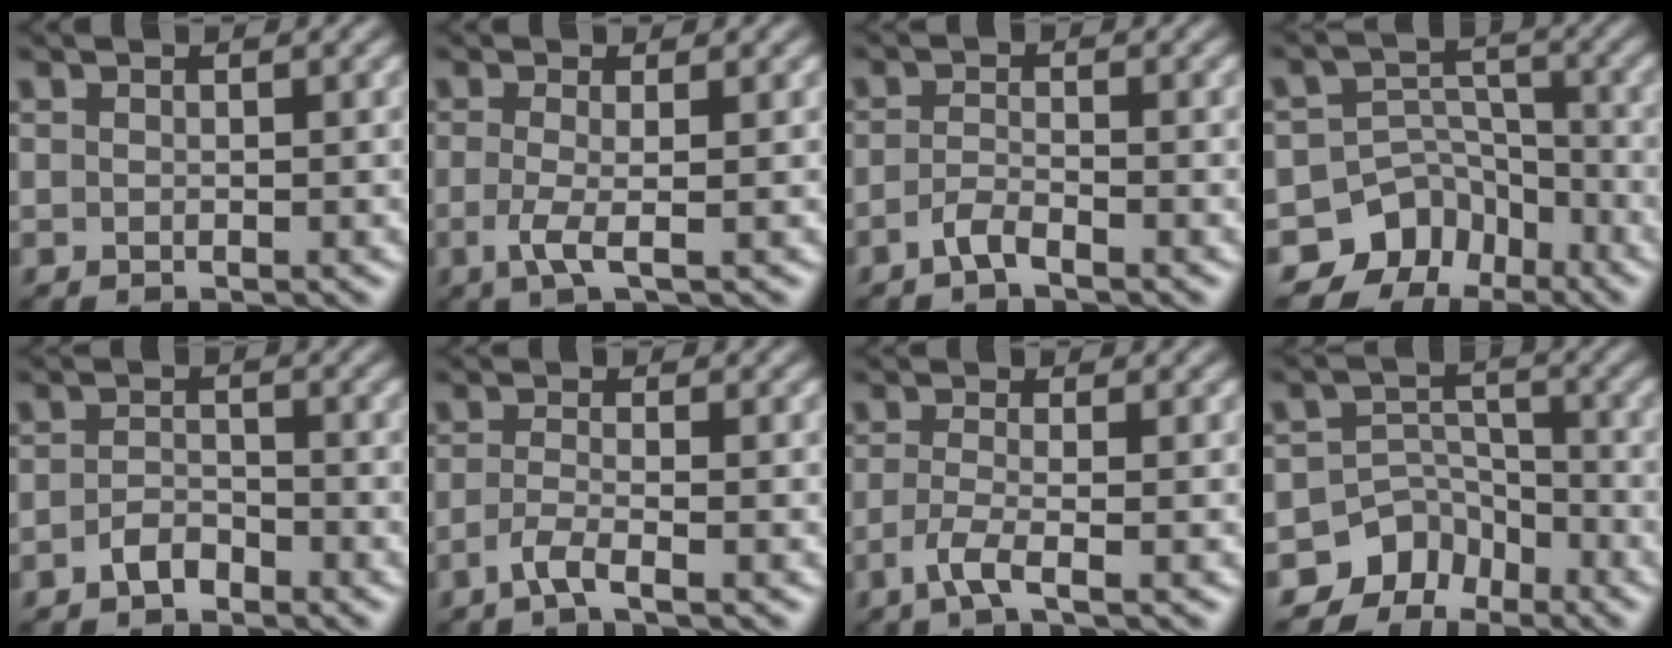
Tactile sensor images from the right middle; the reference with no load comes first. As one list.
[{"total": 2.5, "force": [-0.6, 0.5, 2.4], "torque": [-0.053, -0.008, -0.016]}, {"total": 1.7, "force": [-1.2, 0.4, 1.2], "torque": [-0.026, 0.004, -0.029]}, {"total": 7.5, "force": [-5.4, 5.1, 1.0], "torque": [0.006, 0.004, -0.086]}, {"total": 1.9, "force": [-1.3, 1.0, 1.0], "torque": [-0.018, 0.006, -0.028]}, {"total": 2.1, "force": [-1.3, 0.4, 1.7], "torque": [-0.034, -0.003, -0.036]}, {"total": 2.6, "force": [-1.3, 0.5, 2.2], "torque": [-0.044, -0.006, -0.037]}, {"total": 5.9, "force": [-4.5, 3.7, 0.7], "torque": [0.007, -0.003, -0.070]}]